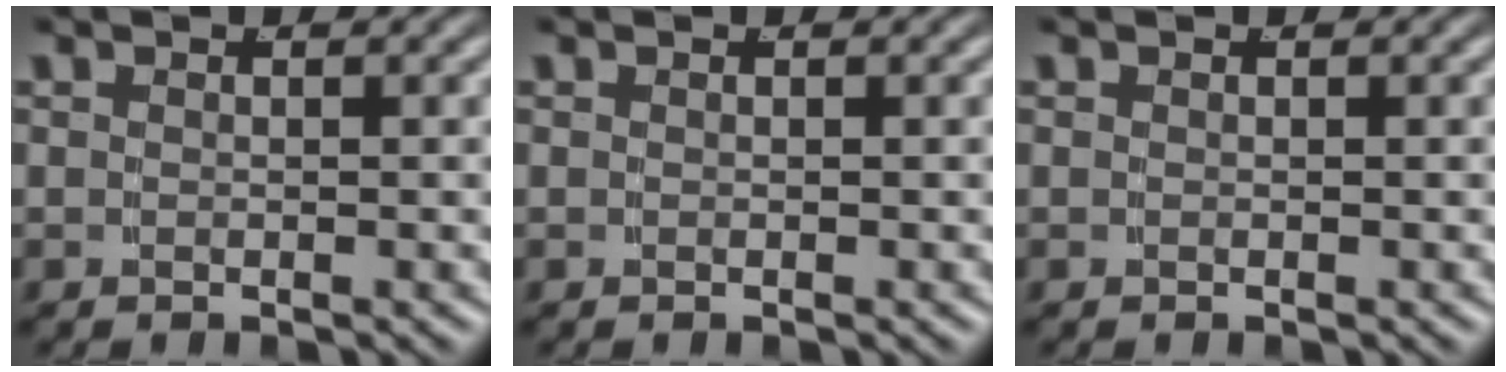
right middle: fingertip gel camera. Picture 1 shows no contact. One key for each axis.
{"total": 0.0}
{"total": 0.0}